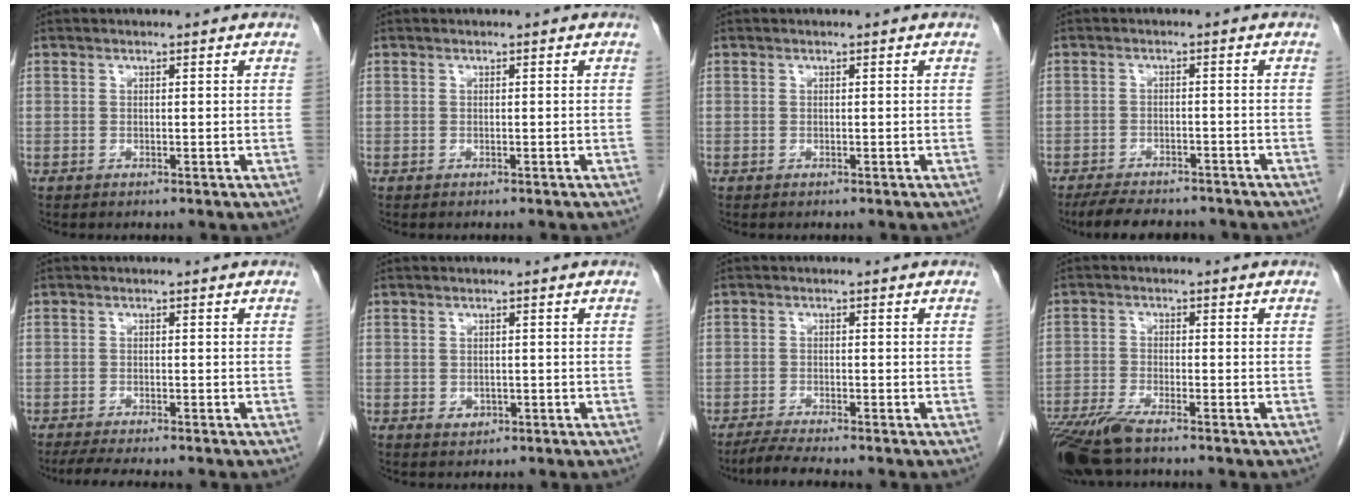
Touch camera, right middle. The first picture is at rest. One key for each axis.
{"total": 1.1, "fx": -1.1, "fy": 0.2, "fz": 0.4, "tx": -0.007, "ty": -0.001, "tz": -0.015}
{"total": 0.0}
{"total": 9.8, "fx": -8.5, "fy": 3.1, "fz": 3.7, "tx": -0.058, "ty": -0.004, "tz": -0.121}
{"total": 6.0, "fx": -5.0, "fy": 0.8, "fz": 3.1, "tx": -0.044, "ty": -0.012, "tz": -0.076}
{"total": 1.5, "fx": -0.4, "fy": 1.2, "fz": 0.7, "tx": -0.012, "ty": 0.001, "tz": 0.001}
{"total": 3.7, "fx": -3.2, "fy": -0.1, "fz": 1.7, "tx": -0.037, "ty": -0.014, "tz": -0.059}
{"total": 8.0, "fx": -6.2, "fy": 1.2, "fz": 5.0, "tx": -0.097, "ty": -0.020, "tz": -0.113}